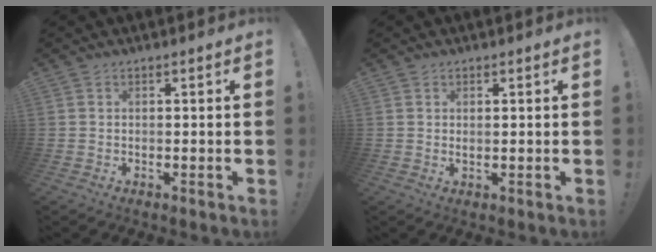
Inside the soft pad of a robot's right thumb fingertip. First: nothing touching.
{"total": 1.0, "force": [0.7, 0.3, 0.7], "torque": [0.000, -0.006, 0.010]}